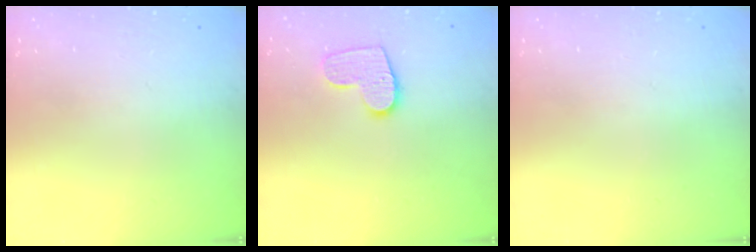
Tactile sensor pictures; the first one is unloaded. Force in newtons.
{"total": 10.9, "press": 10.9, "slide": 0.5}
{"total": 0.0}